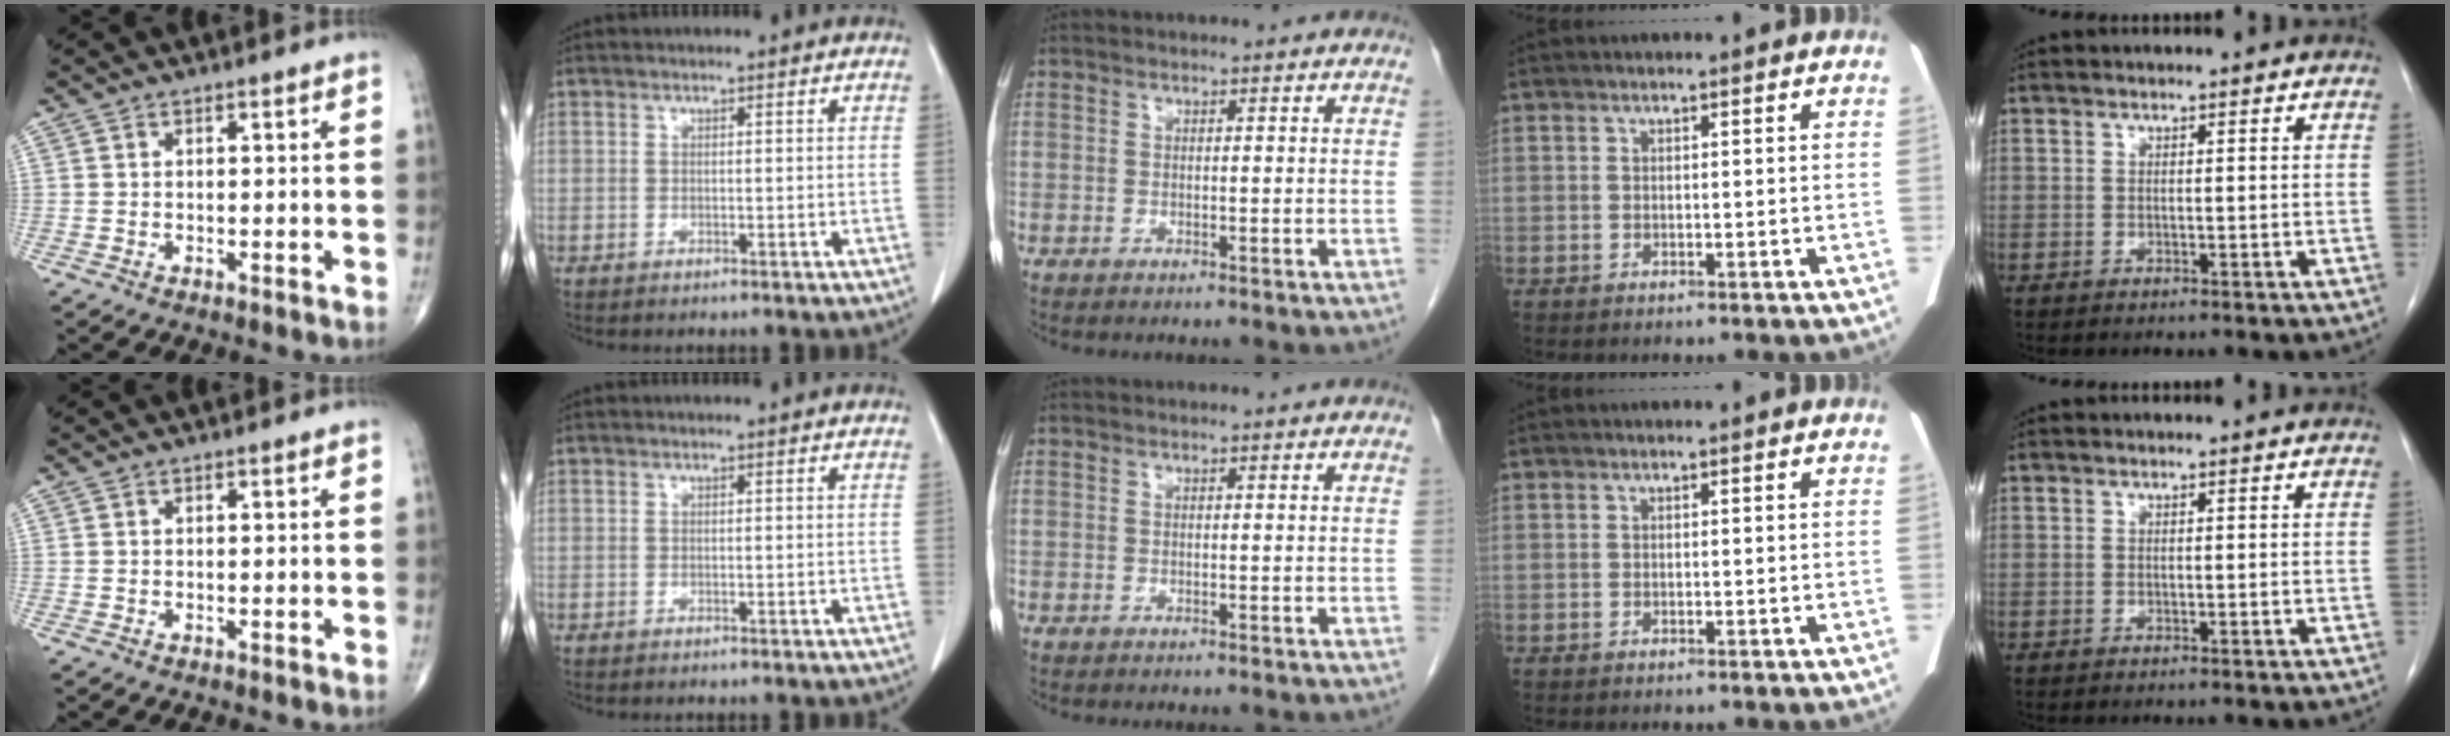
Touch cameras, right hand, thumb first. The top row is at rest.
{}